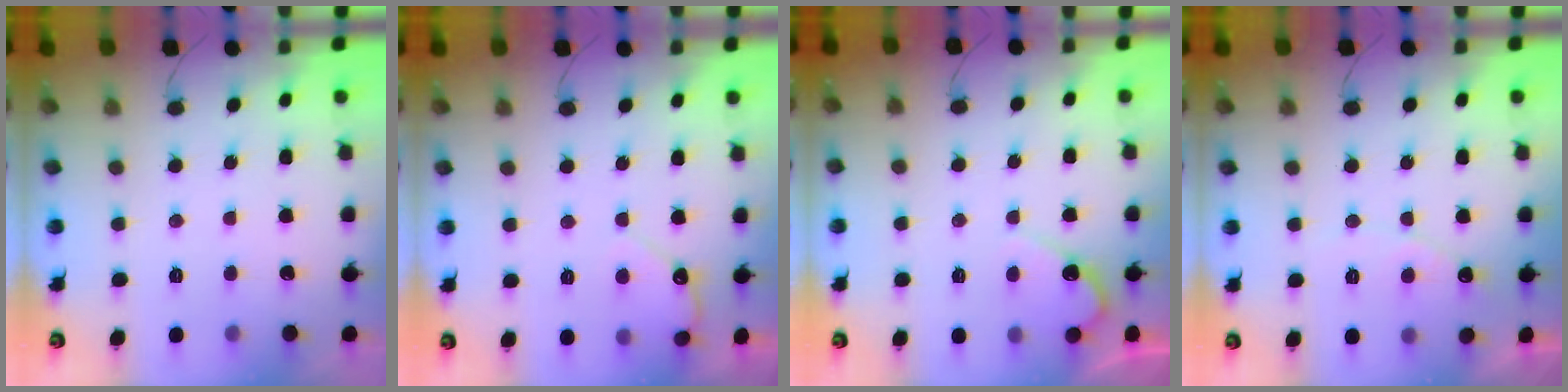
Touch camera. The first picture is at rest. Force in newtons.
{"total": 4.1, "press": 4.1, "slide": 0.3}
{"total": 4.8, "press": 4.7, "slide": 0.2}
{"total": 5.4, "press": 5.4, "slide": 0.4}